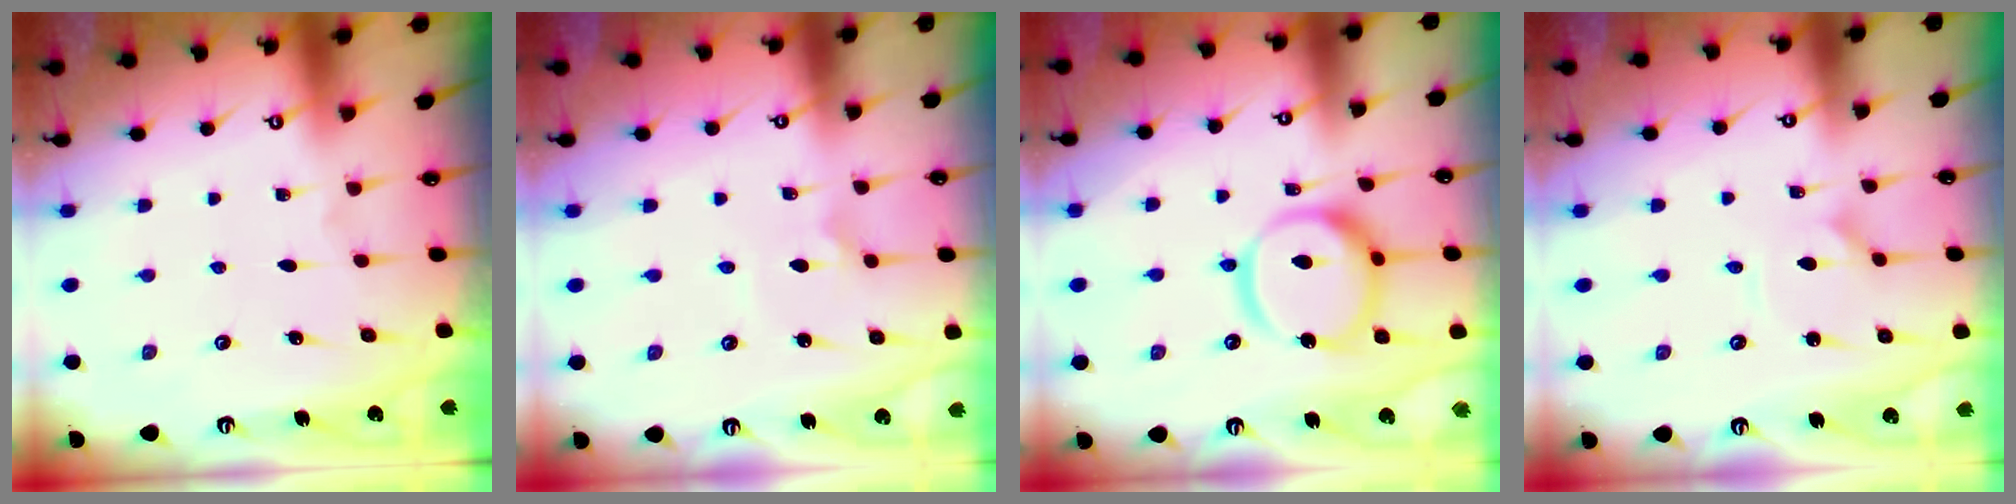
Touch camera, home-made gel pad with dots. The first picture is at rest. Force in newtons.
{"total": 2.1, "press": 2.1, "slide": 0.1}
{"total": 15.1, "press": 15.0, "slide": 1.8}
{"total": 0.9, "press": 0.9, "slide": 0.0}